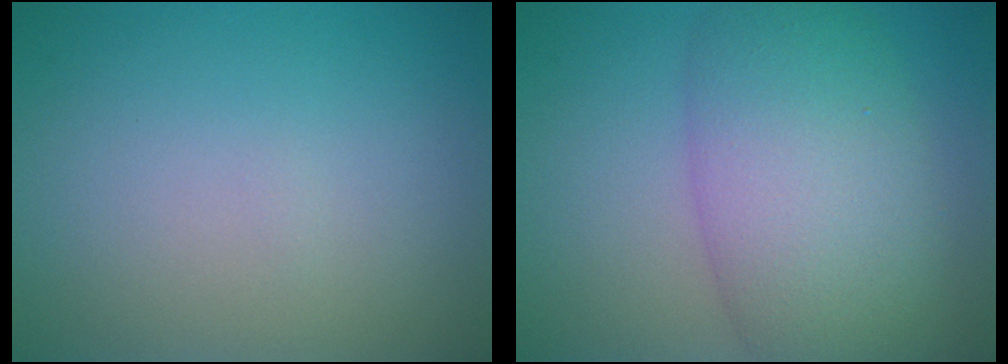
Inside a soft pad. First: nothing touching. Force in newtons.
{"total": 8.6, "press": 8.6, "slide": 0.2}